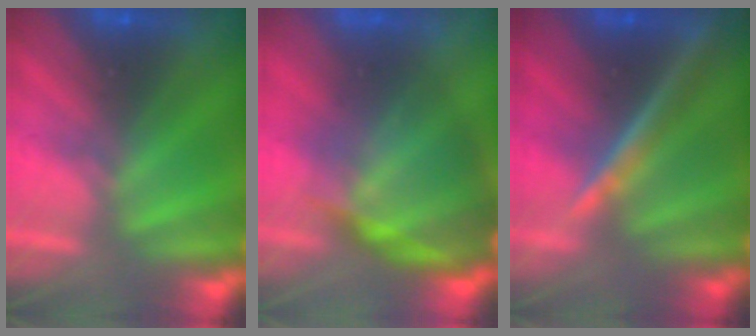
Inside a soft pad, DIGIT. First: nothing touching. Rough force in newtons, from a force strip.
{"total": 5.6}
{"total": 4.5}